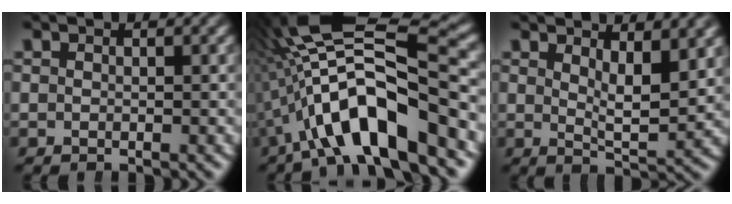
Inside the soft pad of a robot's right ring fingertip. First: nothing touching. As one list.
[{"total": 13.0, "force": [1.4, 5.6, 11.7], "torque": [-0.205, 0.003, 0.025]}, {"total": 3.8, "force": [2.3, 0.3, 3.1], "torque": [-0.033, -0.016, 0.042]}]